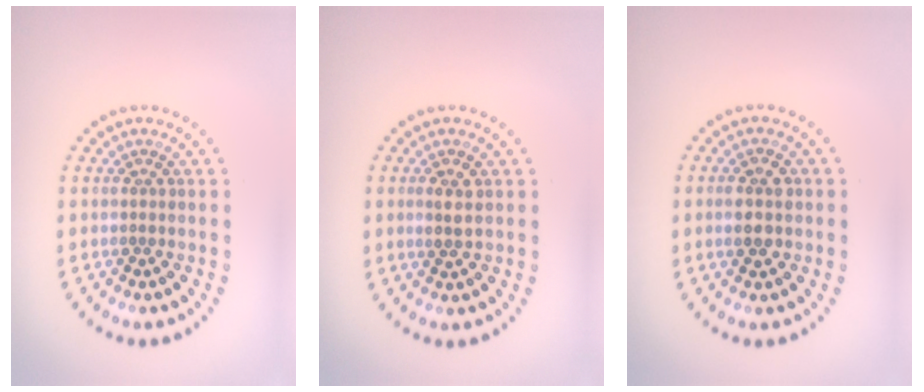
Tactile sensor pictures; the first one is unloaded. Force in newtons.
{"total": 1.7, "press": 1.6, "slide": 0.4}
{"total": 3.0, "press": 3.0, "slide": 0.2}